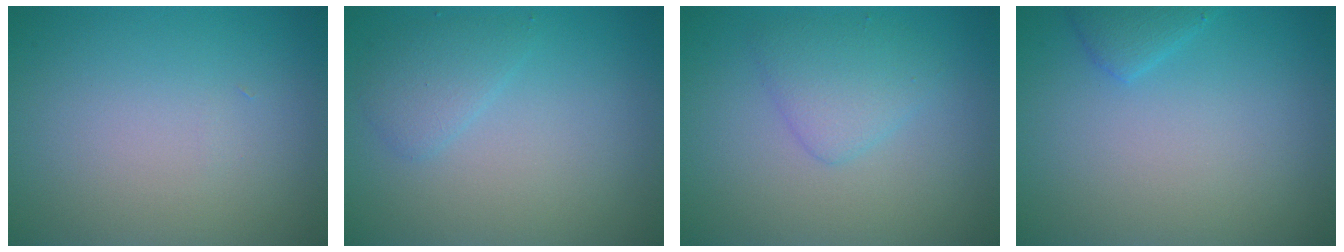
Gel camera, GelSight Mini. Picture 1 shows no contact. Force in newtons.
{"total": 1.8, "press": 1.8, "slide": 0.1}
{"total": 2.5, "press": 2.5, "slide": 0.1}
{"total": 1.5, "press": 1.5, "slide": 0.1}